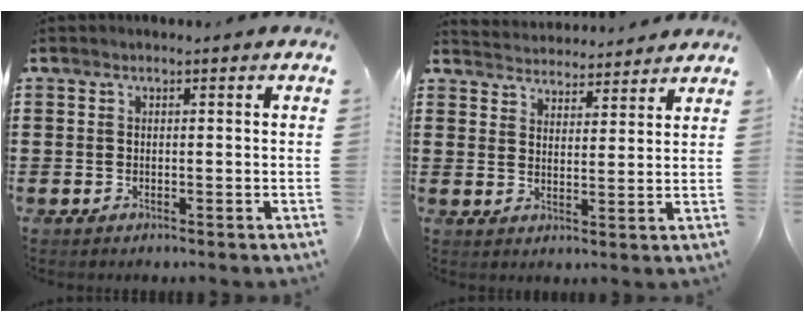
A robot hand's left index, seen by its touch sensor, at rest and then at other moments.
{"total": 3.8, "force": [3.7, 0.1, -0.4], "torque": [-0.007, -0.020, 0.066]}